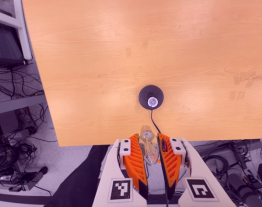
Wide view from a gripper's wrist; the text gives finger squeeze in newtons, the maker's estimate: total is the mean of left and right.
{"total": 20.7, "left": 24.9, "right": 16.5}